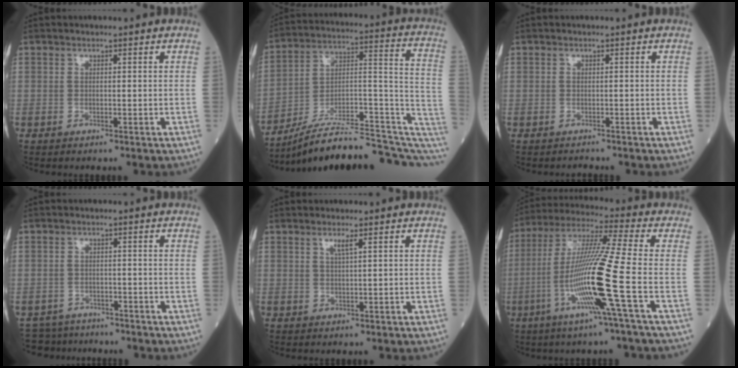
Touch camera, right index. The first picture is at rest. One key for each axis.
{"total": 21.2, "fx": -16.8, "fy": 3.9, "fz": 12.3, "tx": -0.129, "ty": 0.056, "tz": -0.254}
{"total": 0.6, "fx": -0.6, "fy": 0.1, "fz": -0.1, "tx": -0.001, "ty": -0.003, "tz": -0.012}
{"total": 4.7, "fx": -4.1, "fy": 2.0, "fz": -1.0, "tx": 0.020, "ty": 0.005, "tz": -0.071}
{"total": 1.5, "fx": 0.8, "fy": -0.3, "fz": 1.2, "tx": -0.032, "ty": -0.002, "tz": 0.017}
{"total": 15.6, "fx": -4.7, "fy": -2.3, "fz": 14.7, "tx": -0.296, "ty": -0.016, "tz": -0.099}